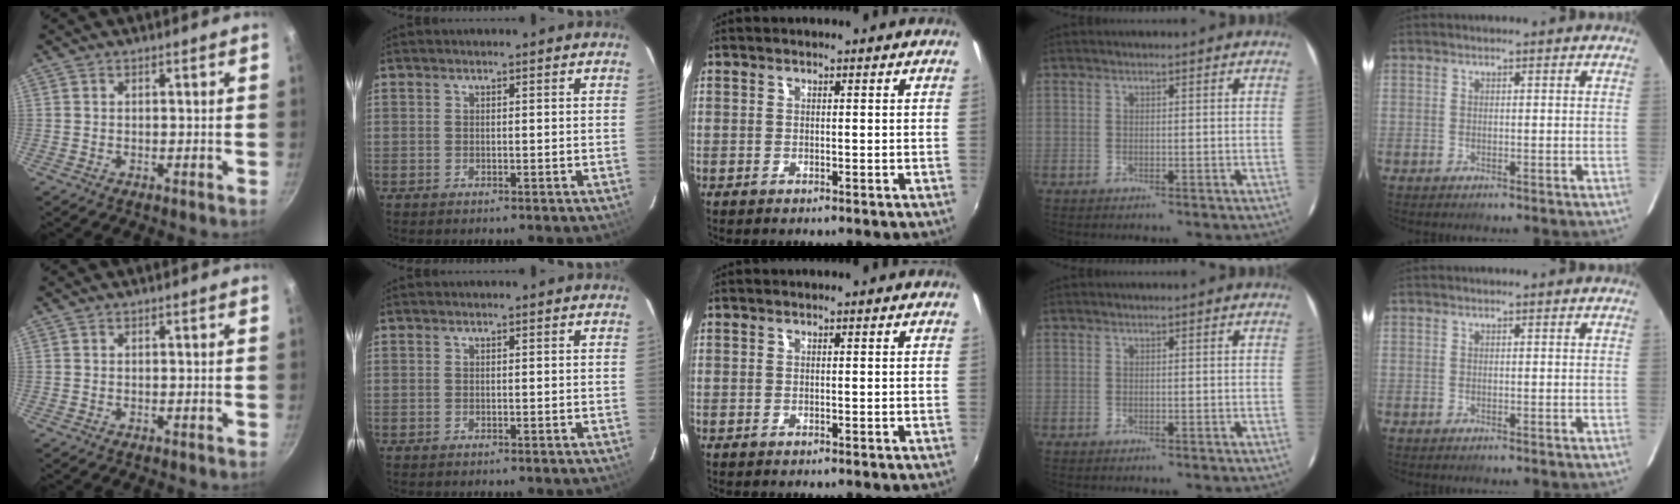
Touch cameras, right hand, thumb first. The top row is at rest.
{}